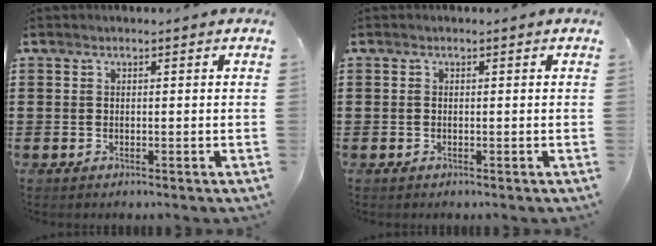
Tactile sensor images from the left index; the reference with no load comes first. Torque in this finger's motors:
{"motor_torque": [0.06, 0.06, 0.02, 0.00]}